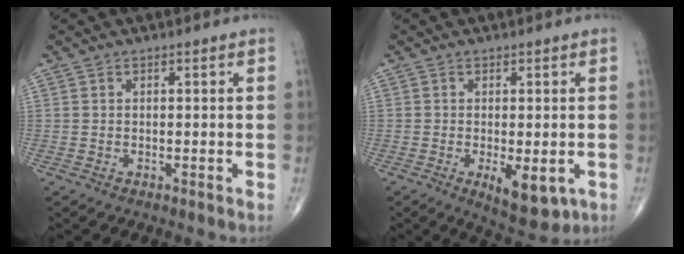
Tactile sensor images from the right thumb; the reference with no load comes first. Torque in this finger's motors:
{"motor_torque": [1.07, 1.15, 0.03, -0.17, 0.16]}